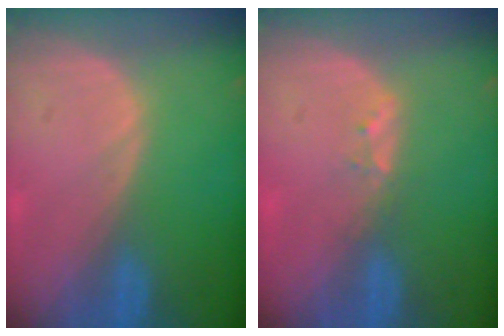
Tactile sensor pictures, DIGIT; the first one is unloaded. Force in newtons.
{"total": 1.7, "press": 1.5, "slide": 0.9}